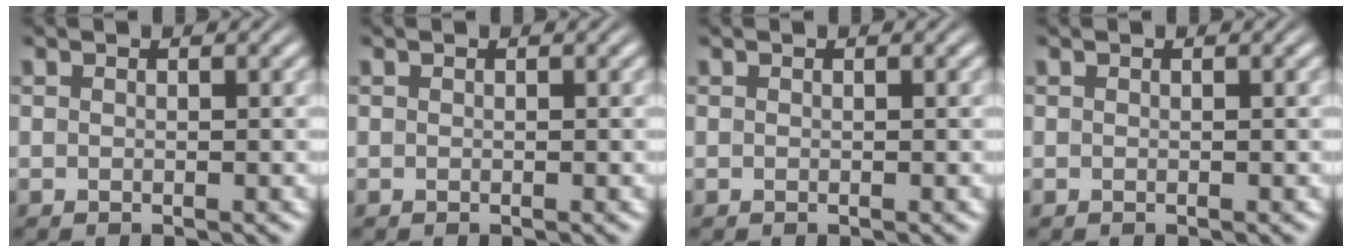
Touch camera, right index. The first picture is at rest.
{"total": 0.0}
{"total": 0.0}
{"total": 0.0}